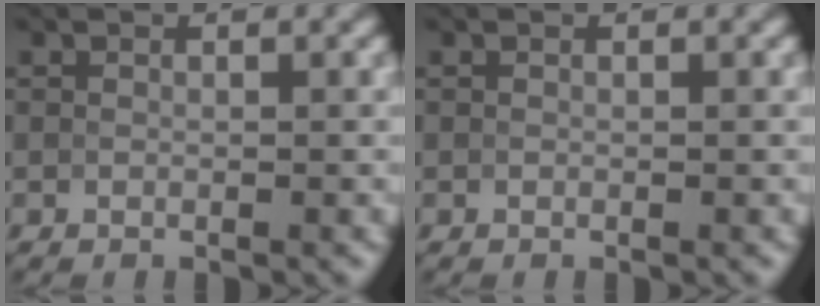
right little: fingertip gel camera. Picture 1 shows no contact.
{"total": 0.0}